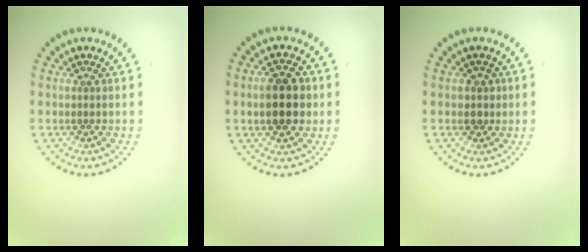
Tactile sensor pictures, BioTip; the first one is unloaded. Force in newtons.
{"total": 4.8, "press": 4.8, "slide": 0.3}
{"total": 1.3, "press": 1.1, "slide": 0.7}